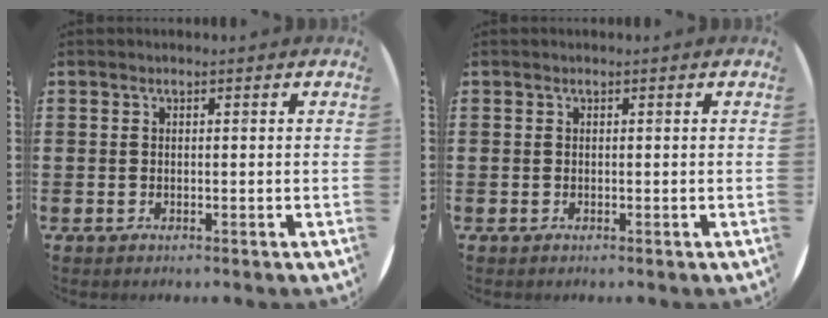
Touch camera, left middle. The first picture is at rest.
{"total": 0.0}